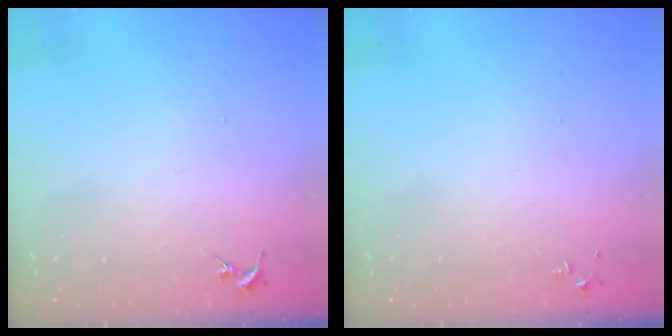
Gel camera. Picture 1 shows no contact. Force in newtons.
{"total": 2.8, "press": 2.8, "slide": 0.4}